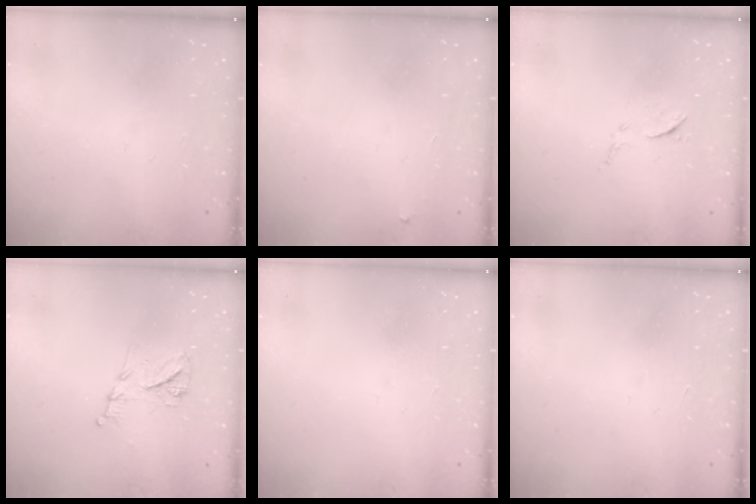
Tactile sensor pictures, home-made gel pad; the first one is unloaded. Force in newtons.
{"total": 2.1, "press": 2.1, "slide": 0.1}
{"total": 6.9, "press": 6.9, "slide": 0.4}
{"total": 10.3, "press": 10.3, "slide": 0.5}
{"total": 1.5, "press": 1.5, "slide": 0.1}
{"total": 1.5, "press": 1.5, "slide": 0.1}